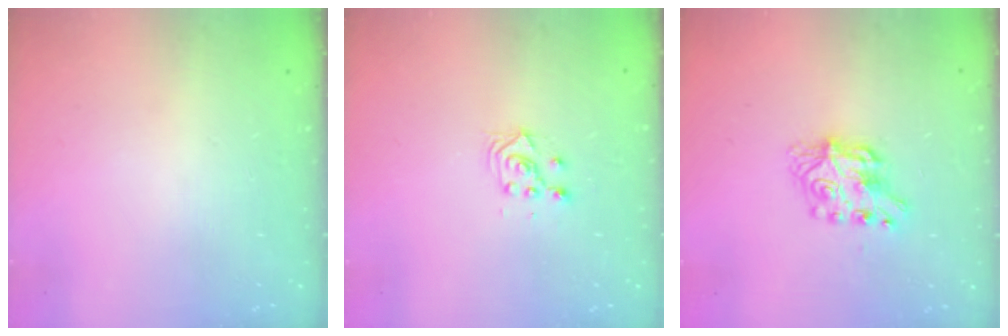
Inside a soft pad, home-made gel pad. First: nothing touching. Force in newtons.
{"total": 4.6, "press": 4.5, "slide": 0.6}
{"total": 7.7, "press": 7.7, "slide": 0.7}